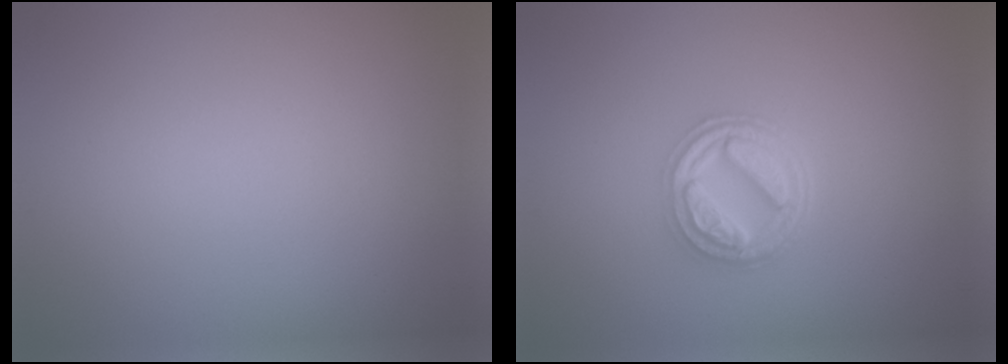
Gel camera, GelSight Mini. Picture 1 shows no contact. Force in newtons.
{"total": 4.2, "press": 3.5, "slide": 2.3}